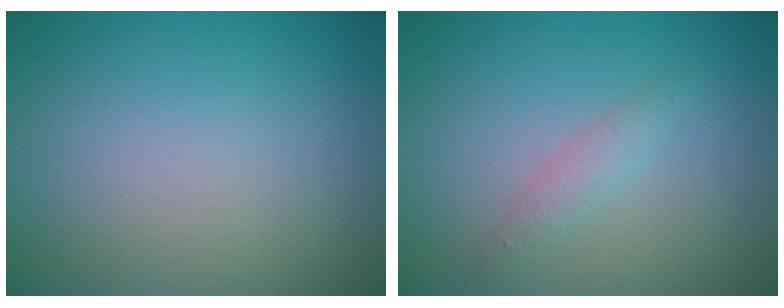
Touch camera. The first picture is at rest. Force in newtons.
{"total": 1.4, "press": 1.4, "slide": 0.0}